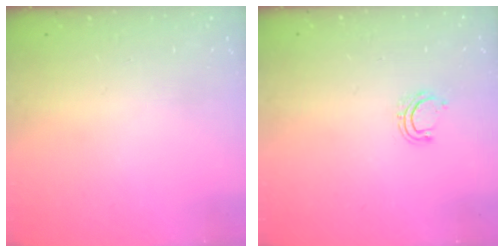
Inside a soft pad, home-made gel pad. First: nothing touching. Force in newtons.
{"total": 5.0, "press": 4.8, "slide": 1.2}